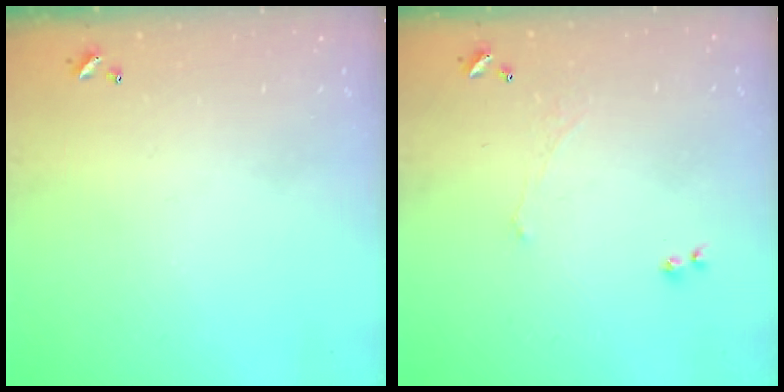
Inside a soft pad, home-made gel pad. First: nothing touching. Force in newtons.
{"total": 1.1, "press": 0.7, "slide": 0.9}